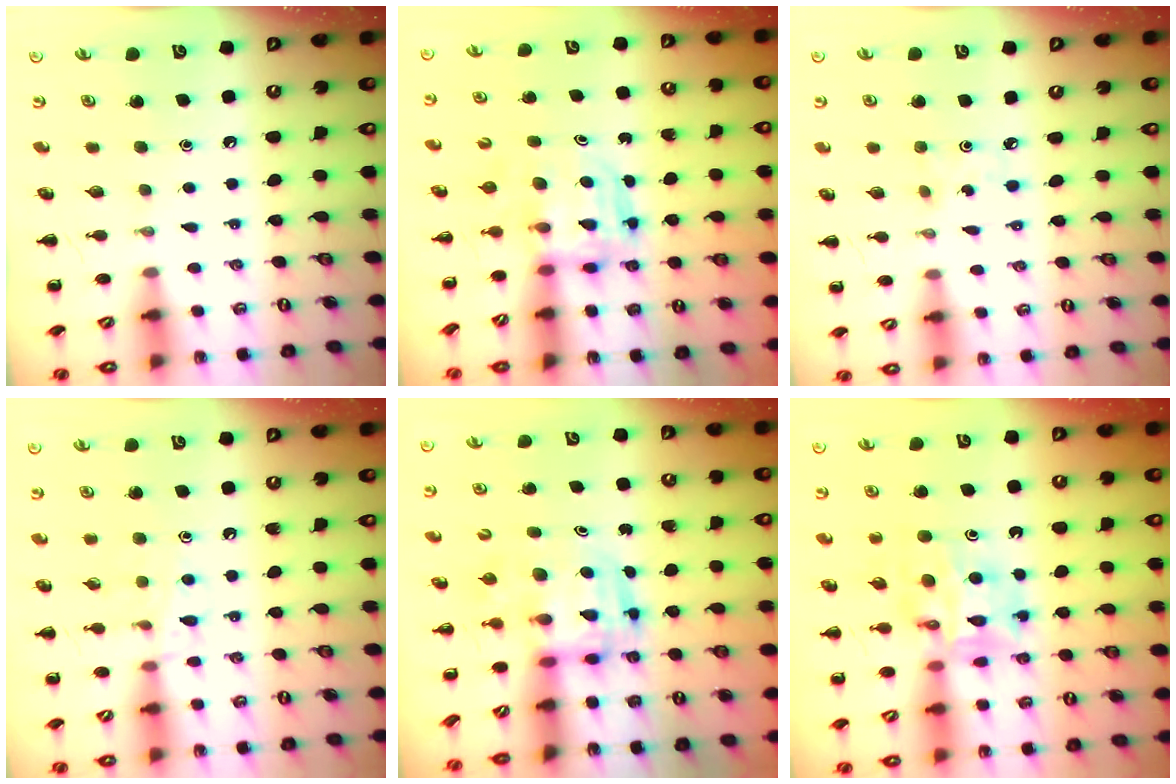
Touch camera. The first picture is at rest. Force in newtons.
{"total": 3.6, "press": 3.6, "slide": 0.2}
{"total": 1.7, "press": 1.6, "slide": 0.6}
{"total": 8.5, "press": 8.4, "slide": 1.0}
{"total": 3.2, "press": 3.2, "slide": 0.7}
{"total": 11.1, "press": 10.5, "slide": 3.7}